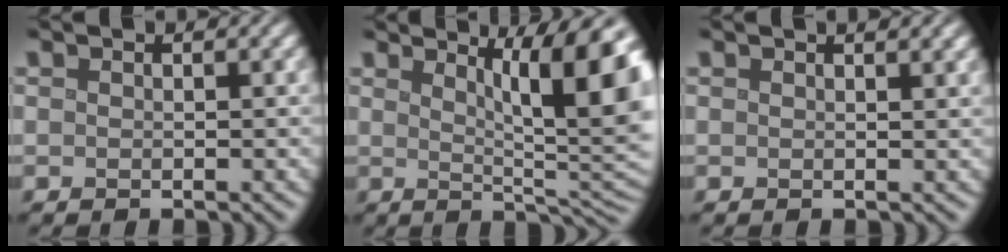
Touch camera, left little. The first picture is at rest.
{"total": 10.5, "force": [3.7, 2.7, 9.4], "torque": [-0.092, 0.007, 0.050]}
{"total": 1.9, "force": [1.3, 0.5, 1.2], "torque": [-0.006, 0.005, 0.014]}